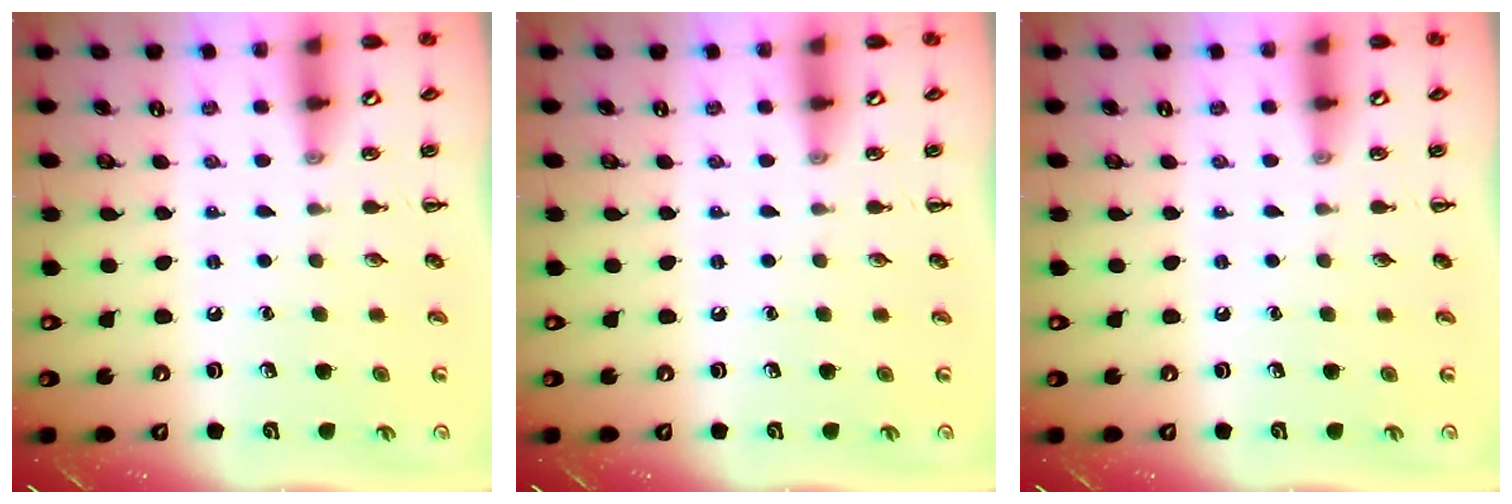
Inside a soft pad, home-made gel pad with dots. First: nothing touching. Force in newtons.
{"total": 0.0}
{"total": 0.0}